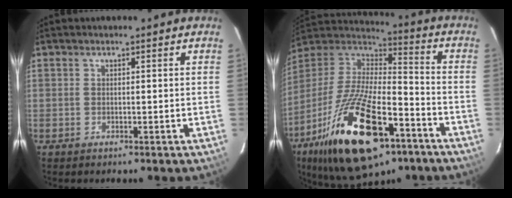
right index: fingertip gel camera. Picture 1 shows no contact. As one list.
[{"total": 28.8, "force": [-15.4, 11.6, 21.4], "torque": [-0.413, -0.033, -0.254]}]